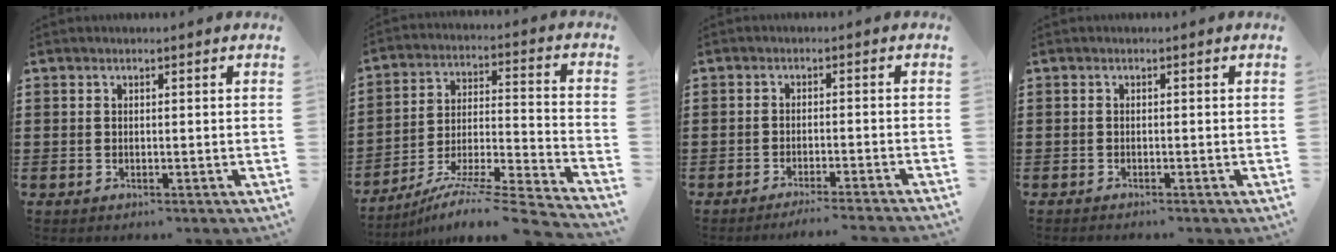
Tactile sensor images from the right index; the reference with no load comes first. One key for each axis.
{"total": 8.6, "fx": -7.5, "fy": -0.3, "fz": 4.3, "tx": -0.070, "ty": -0.004, "tz": -0.153}
{"total": 2.4, "fx": -2.3, "fy": -0.6, "fz": 0.7, "tx": -0.011, "ty": -0.001, "tz": -0.046}
{"total": 0.5, "fx": -0.5, "fy": -0.1, "fz": 0.0, "tx": -0.001, "ty": -0.002, "tz": -0.011}